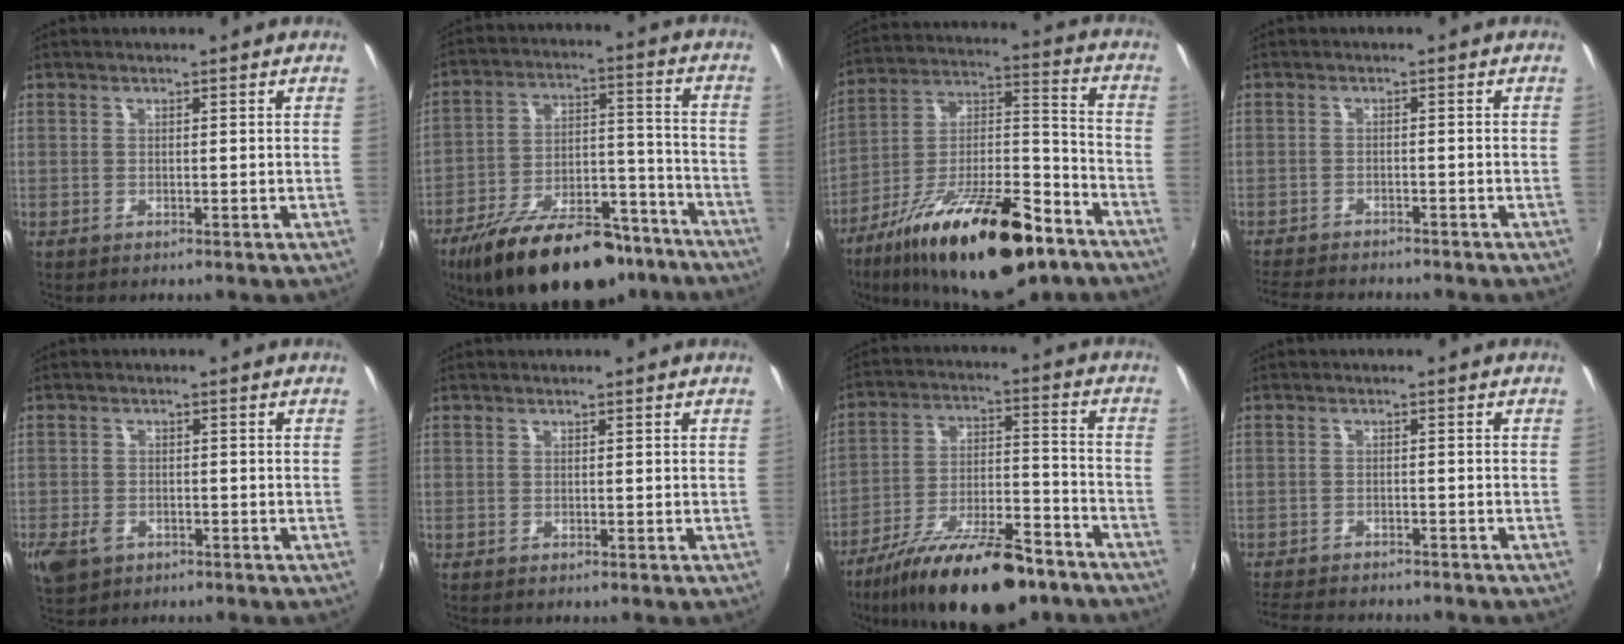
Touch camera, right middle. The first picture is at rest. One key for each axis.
{"total": 24.8, "fx": -18.4, "fy": 10.3, "fz": 13.1, "tx": -0.230, "ty": 0.006, "tz": -0.262}
{"total": 26.4, "fx": -16.2, "fy": 9.1, "fz": 18.6, "tx": -0.312, "ty": -0.010, "tz": -0.255}
{"total": 8.9, "fx": -8.1, "fy": 2.0, "fz": 3.3, "tx": -0.085, "ty": -0.020, "tz": -0.128}
{"total": 6.1, "fx": -3.2, "fy": 4.1, "fz": 3.2, "tx": -0.081, "ty": -0.014, "tz": -0.056}
{"total": 0.0}
{"total": 21.8, "fx": -15.9, "fy": 6.7, "fz": 13.4, "tx": -0.235, "ty": -0.028, "tz": -0.249}
{"total": 10.1, "fx": -9.0, "fy": 2.4, "fz": 3.7, "tx": -0.095, "ty": -0.020, "tz": -0.141}